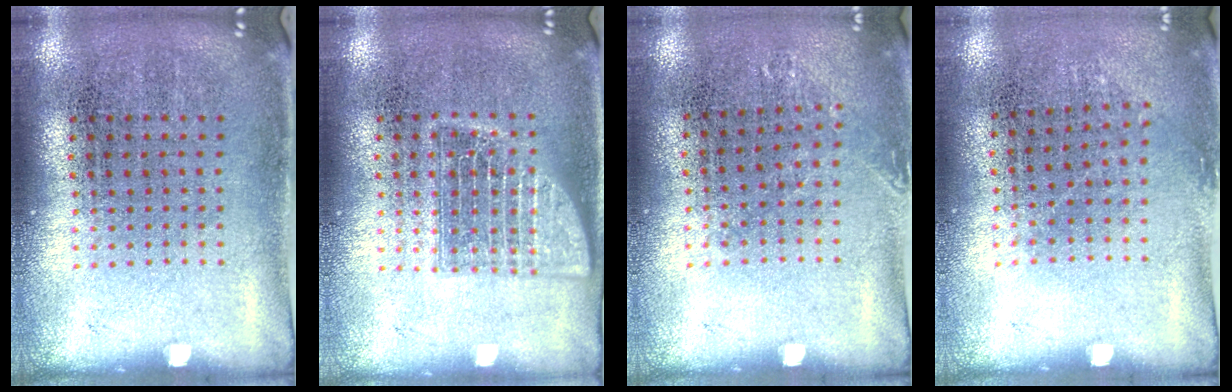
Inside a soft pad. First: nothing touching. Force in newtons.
{"total": 2.3, "press": 2.3, "slide": 0.3}
{"total": 0.8, "press": 0.8, "slide": 0.1}
{"total": 0.8, "press": 0.6, "slide": 0.5}